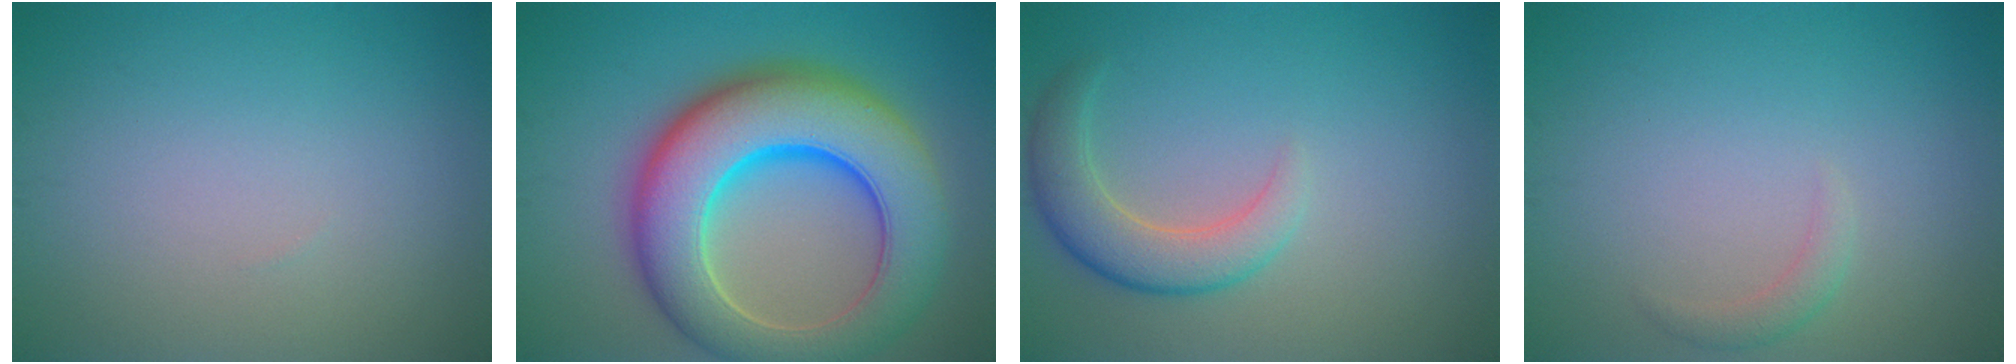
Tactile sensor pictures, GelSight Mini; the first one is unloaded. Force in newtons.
{"total": 12.5, "press": 12.5, "slide": 0.4}
{"total": 4.0, "press": 3.9, "slide": 0.5}
{"total": 1.2, "press": 1.2, "slide": 0.2}